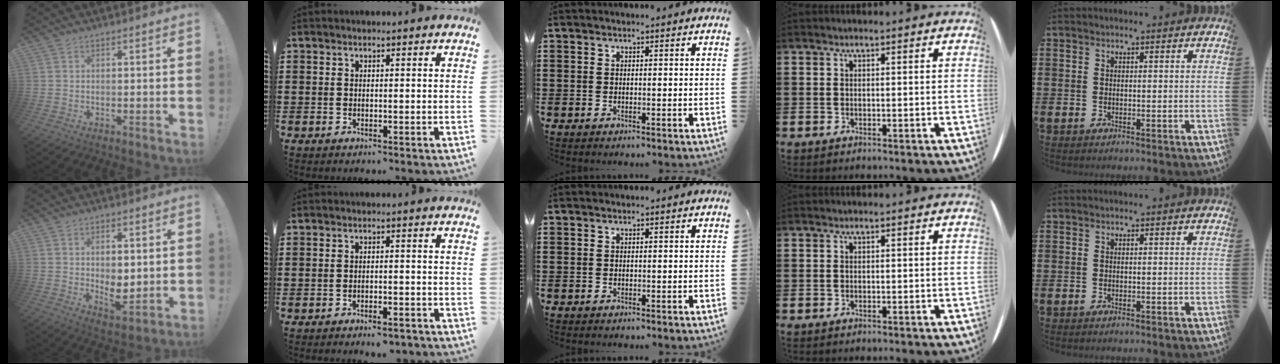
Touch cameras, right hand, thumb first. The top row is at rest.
{"thumb": {"total": 6.2, "force": [1.2, 3.5, 4.9], "torque": [-0.070, -0.016, 0.025]}, "index": {"total": 1.9, "force": [-1.8, 0.2, 0.7], "torque": [-0.015, 0.000, -0.035]}}